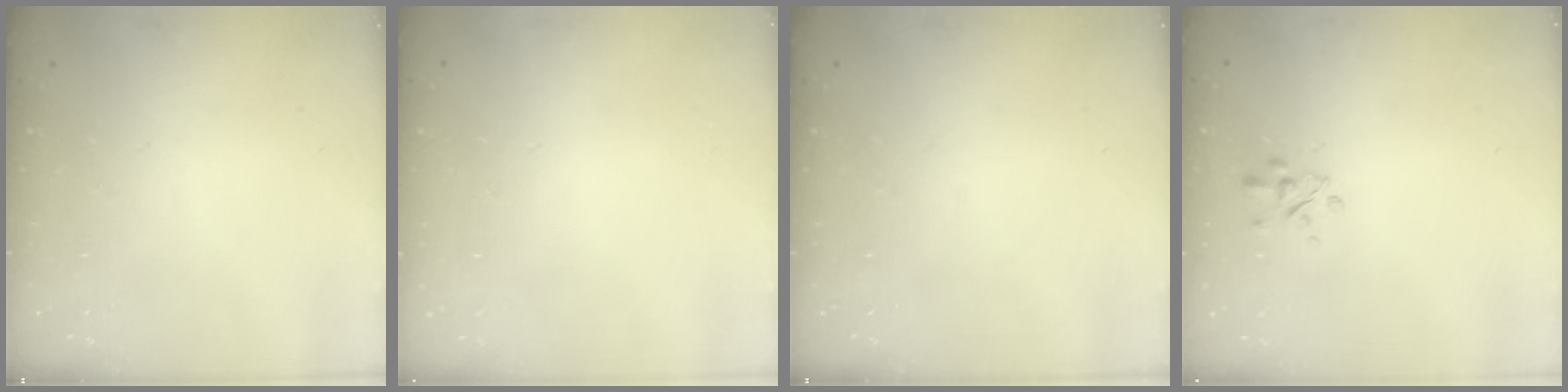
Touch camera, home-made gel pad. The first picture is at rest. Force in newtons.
{"total": 1.7, "press": 1.6, "slide": 0.2}
{"total": 0.0}
{"total": 2.5, "press": 2.5, "slide": 0.5}